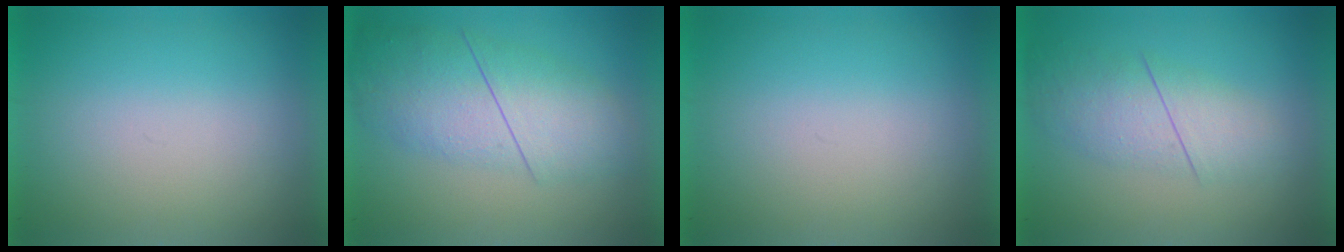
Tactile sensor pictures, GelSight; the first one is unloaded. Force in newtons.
{"total": 4.5}
{"total": 0.0}
{"total": 2.8}